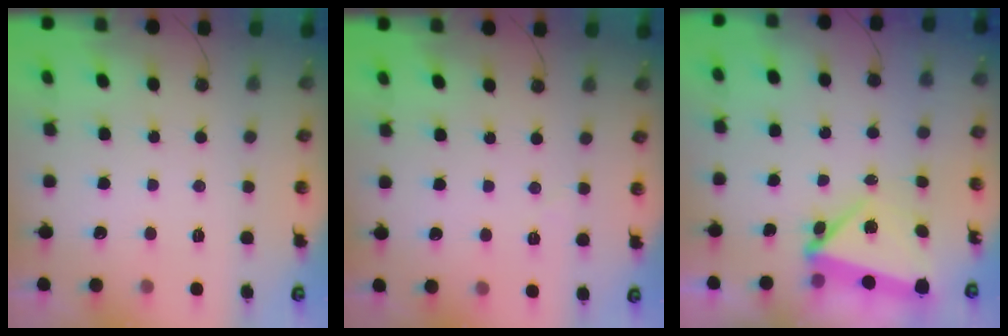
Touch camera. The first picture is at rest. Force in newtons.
{"total": 3.0, "press": 2.6, "slide": 1.4}
{"total": 6.5, "press": 6.5, "slide": 0.6}